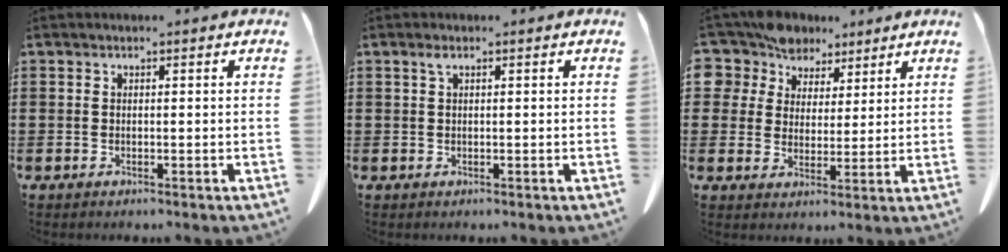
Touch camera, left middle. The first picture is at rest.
{"total": 1.1, "force": [0.5, 0.3, 0.9], "torque": [-0.021, 0.003, 0.009]}
{"total": 6.6, "force": [5.4, 3.9, 0.0], "torque": [-0.042, -0.019, 0.102]}